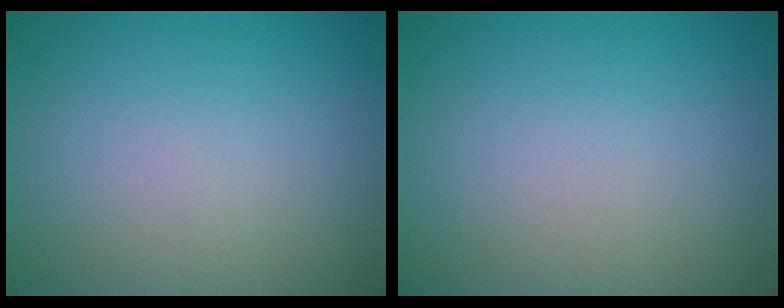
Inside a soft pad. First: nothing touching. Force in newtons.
{"total": 0.0}